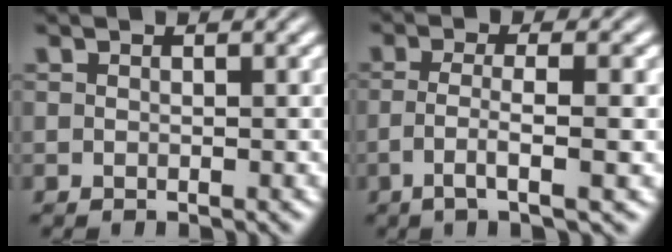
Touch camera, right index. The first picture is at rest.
{"total": 3.4, "force": [-1.2, -0.6, 3.2], "torque": [-0.063, -0.018, -0.010]}